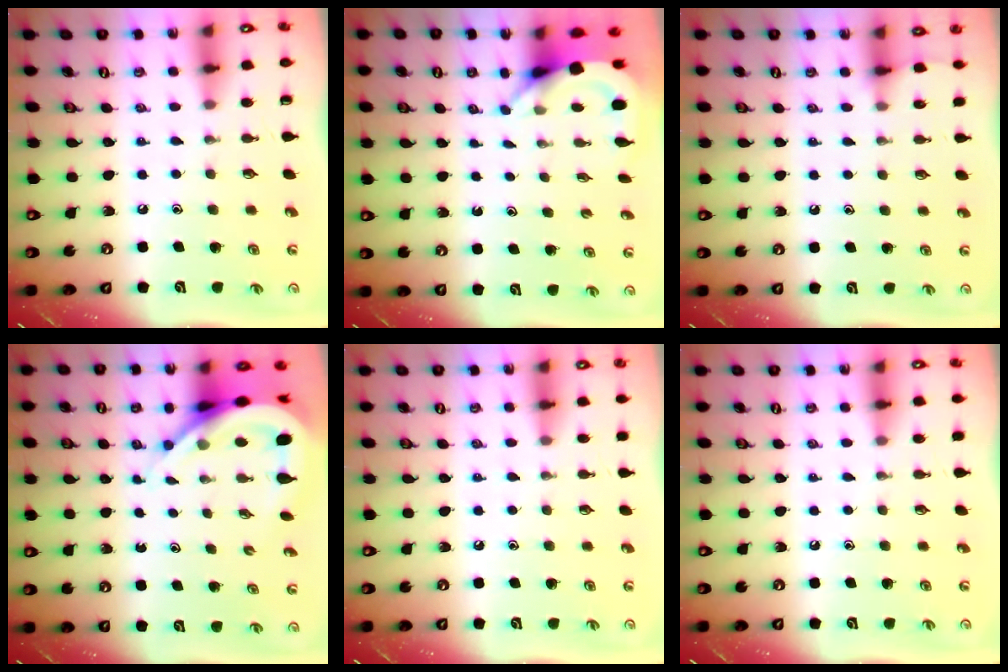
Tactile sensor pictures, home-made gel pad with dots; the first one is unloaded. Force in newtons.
{"total": 3.9, "press": 3.9, "slide": 0.3}
{"total": 4.2, "press": 4.2, "slide": 0.6}
{"total": 9.2, "press": 9.2, "slide": 1.2}
{"total": 4.2, "press": 4.1, "slide": 0.6}
{"total": 0.0}